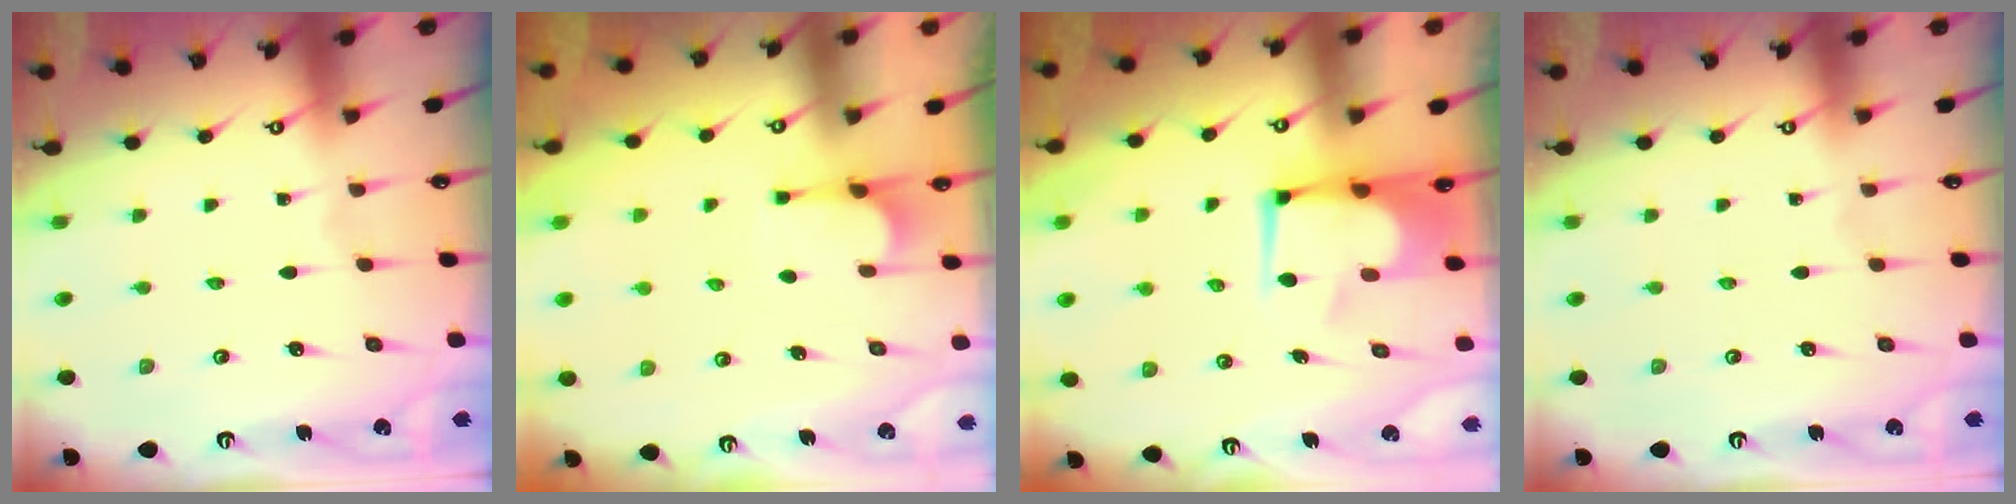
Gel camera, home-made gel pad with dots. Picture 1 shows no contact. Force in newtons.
{"total": 2.0, "press": 1.7, "slide": 1.1}
{"total": 2.6, "press": 2.5, "slide": 0.6}
{"total": 0.0}